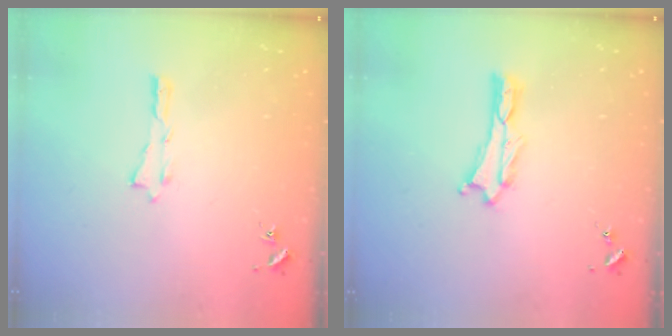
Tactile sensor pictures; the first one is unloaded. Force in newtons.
{"total": 0.5, "press": 0.5, "slide": 0.2}